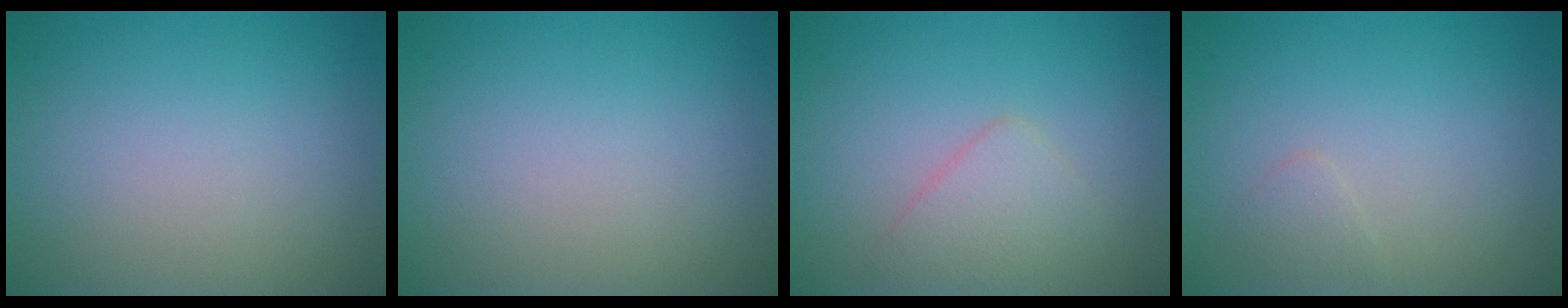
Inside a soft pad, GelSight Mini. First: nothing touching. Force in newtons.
{"total": 0.0}
{"total": 2.2, "press": 2.2, "slide": 0.0}
{"total": 0.8, "press": 0.8, "slide": 0.1}